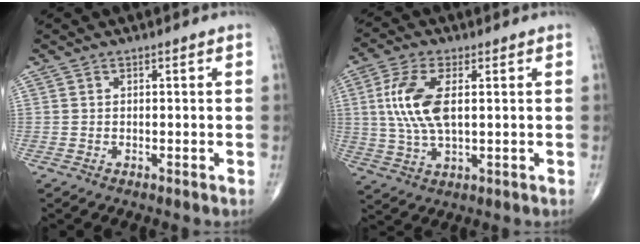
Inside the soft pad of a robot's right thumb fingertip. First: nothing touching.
{"total": 10.4, "force": [1.6, 4.7, 9.2], "torque": [-0.206, -0.001, 0.034]}